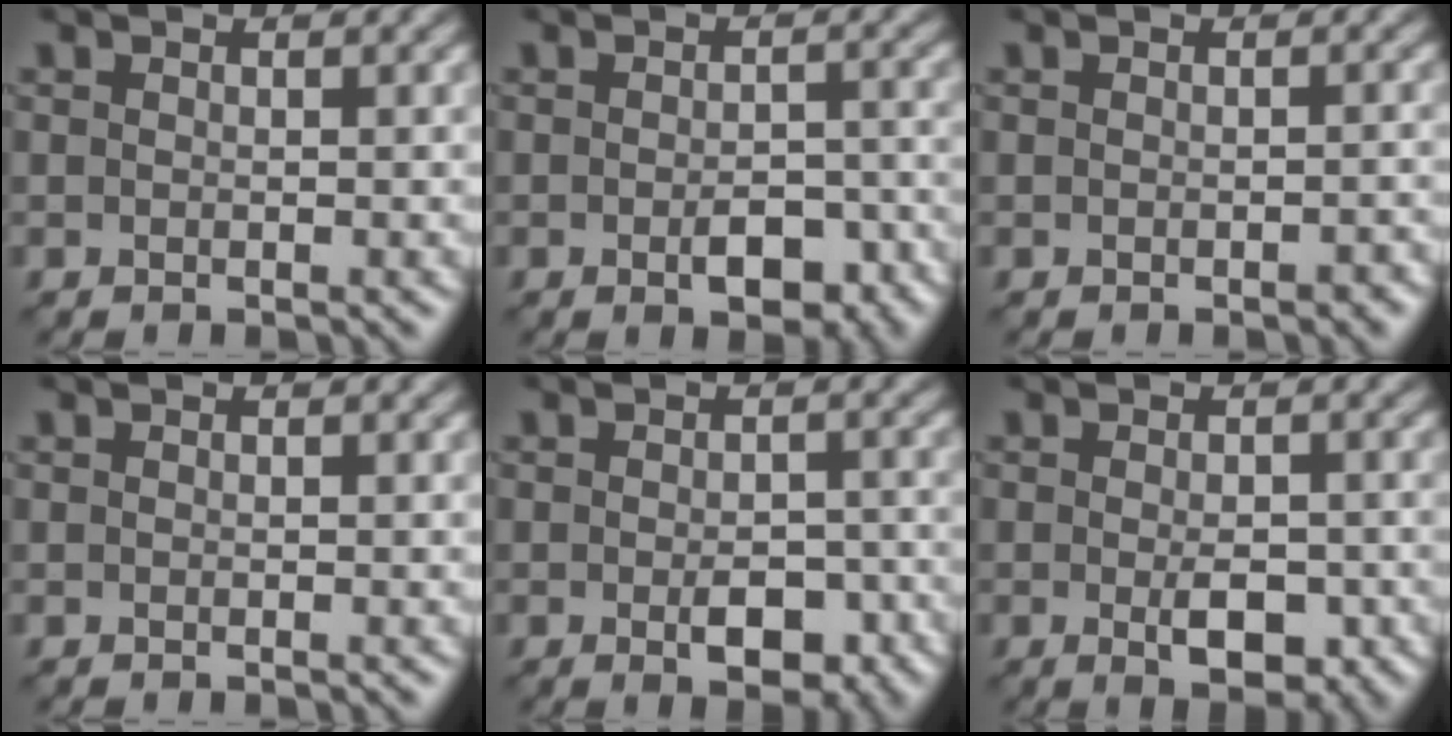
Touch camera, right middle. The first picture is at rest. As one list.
[{"total": 4.2, "force": [-1.7, 2.1, 3.2], "torque": [-0.044, -0.004, -0.021]}, {"total": 0.8, "force": [-0.4, 0.3, 0.6], "torque": [-0.010, 0.001, -0.003]}, {"total": 0.0}, {"total": 4.3, "force": [-1.6, 2.2, 3.4], "torque": [-0.047, -0.005, -0.019]}, {"total": 4.1, "force": [-1.2, 1.8, 3.5], "torque": [-0.054, -0.008, -0.013]}]